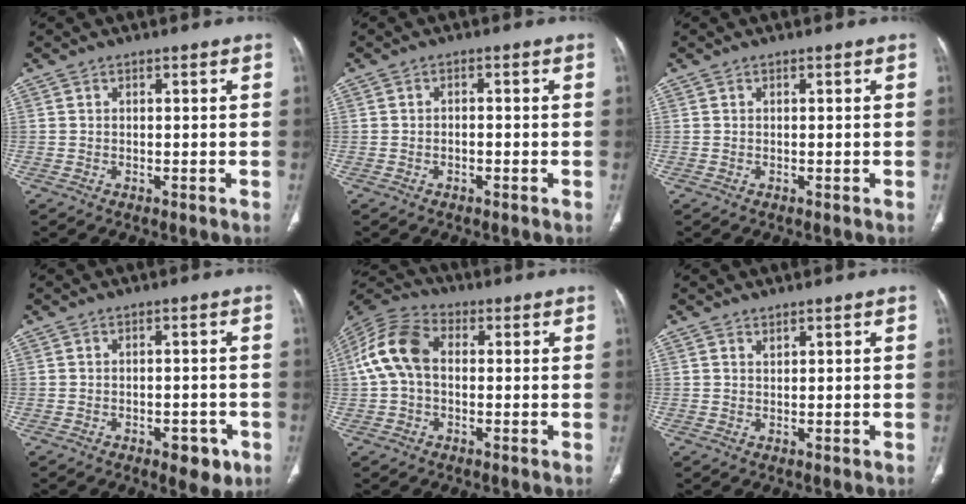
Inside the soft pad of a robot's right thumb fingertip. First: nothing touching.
{"total": 1.1, "force": [-0.5, 0.7, 0.7], "torque": [-0.011, 0.007, -0.008]}
{"total": 0.0}
{"total": 5.1, "force": [-2.5, 2.5, 3.6], "torque": [-0.030, 0.008, -0.025]}
{"total": 10.9, "force": [0.6, 7.3, 8.1], "torque": [-0.169, 0.032, 0.002]}
{"total": 0.6, "force": [0.5, 0.2, 0.2], "torque": [-0.003, -0.005, 0.010]}